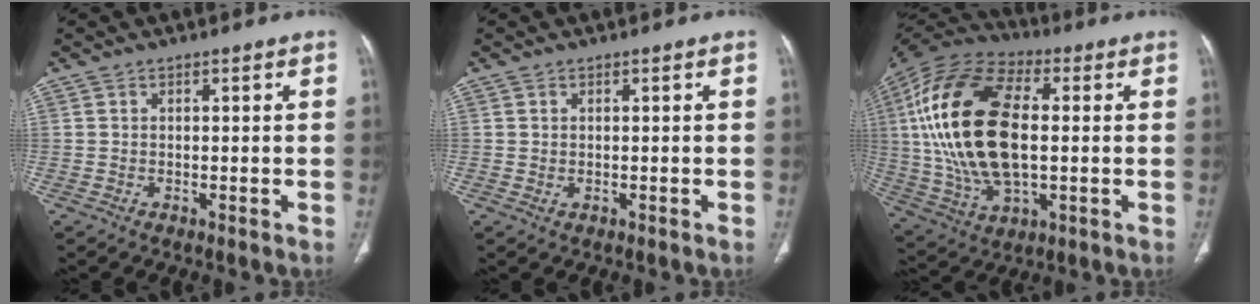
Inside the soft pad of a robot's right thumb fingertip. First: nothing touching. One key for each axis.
{"total": 0.5, "fx": 0.1, "fy": 0.4, "fz": 0.4, "tx": -0.010, "ty": -0.003, "tz": 0.005}
{"total": 25.8, "fx": 1.7, "fy": 13.6, "fz": 21.8, "tx": -0.445, "ty": 0.003, "tz": 0.030}